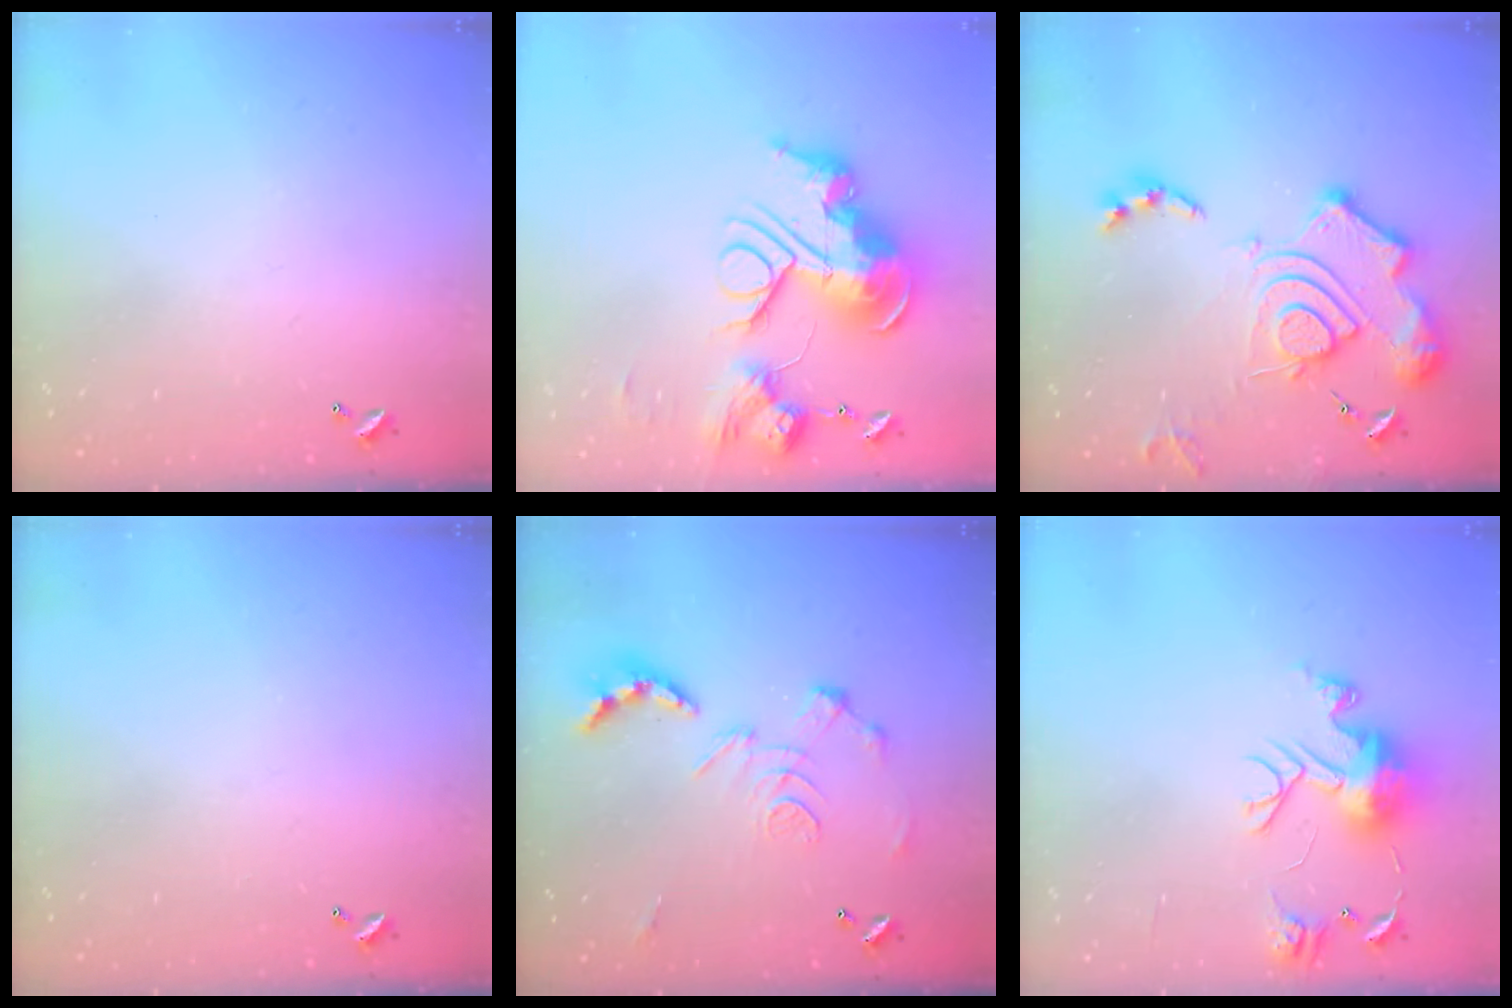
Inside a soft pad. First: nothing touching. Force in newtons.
{"total": 0.7, "press": 0.7, "slide": 0.0}
{"total": 18.3, "press": 18.2, "slide": 1.7}
{"total": 0.0}
{"total": 2.9, "press": 2.3, "slide": 1.7}
{"total": 10.8, "press": 10.8, "slide": 1.2}